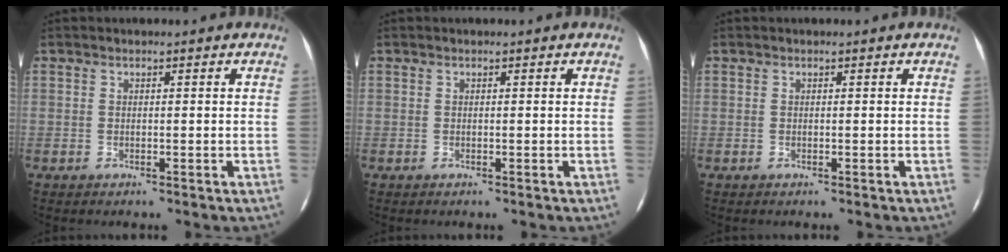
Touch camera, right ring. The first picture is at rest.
{"total": 0.0}
{"total": 0.0}